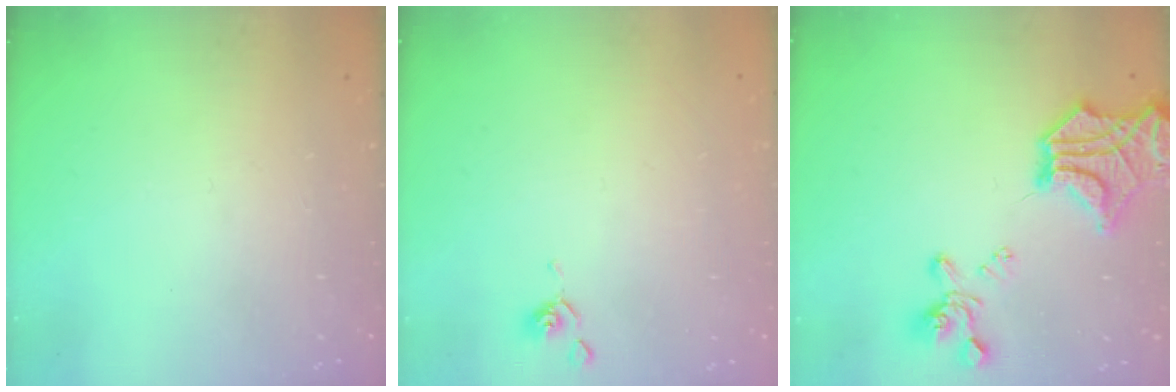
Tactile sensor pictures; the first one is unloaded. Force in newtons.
{"total": 2.0, "press": 2.0, "slide": 0.4}
{"total": 10.8, "press": 10.5, "slide": 2.8}